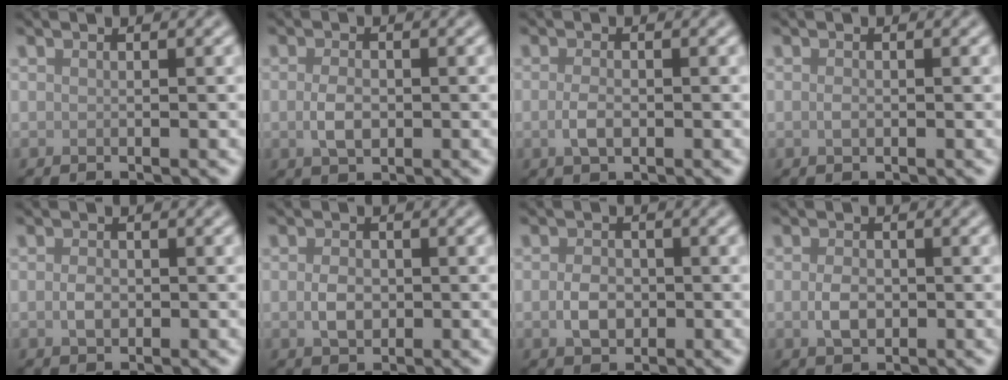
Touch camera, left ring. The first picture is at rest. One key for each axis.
{"total": 2.2, "fx": -0.3, "fy": 1.4, "fz": 1.7, "tx": -0.038, "ty": -0.001, "tz": -0.005}
{"total": 1.7, "fx": -0.4, "fy": 0.9, "fz": 1.4, "tx": -0.031, "ty": -0.001, "tz": -0.008}
{"total": 0.6, "fx": -0.1, "fy": 0.4, "fz": 0.5, "tx": -0.012, "ty": 0.000, "tz": -0.002}
{"total": 1.5, "fx": -0.2, "fy": 1.0, "fz": 1.1, "tx": -0.022, "ty": 0.000, "tz": -0.005}
{"total": 2.2, "fx": -0.2, "fy": 1.5, "fz": 1.6, "tx": -0.032, "ty": -0.001, "tz": -0.005}
{"total": 2.4, "fx": -0.4, "fy": 1.8, "fz": 1.6, "tx": -0.031, "ty": -0.001, "tz": -0.013}
{"total": 2.1, "fx": -0.3, "fy": 1.4, "fz": 1.5, "tx": -0.033, "ty": 0.000, "tz": -0.006}